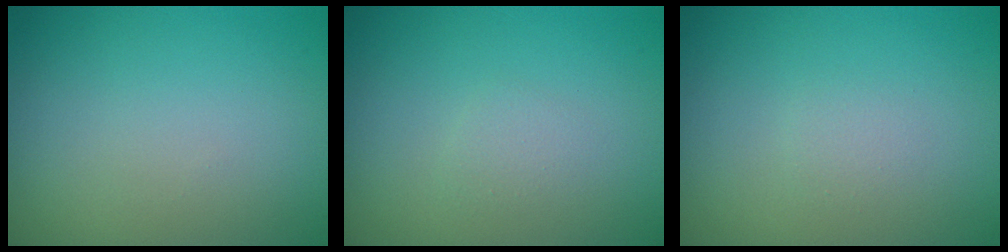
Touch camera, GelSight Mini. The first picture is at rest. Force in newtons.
{"total": 0.9, "press": 0.9, "slide": 0.0}
{"total": 0.7, "press": 0.7, "slide": 0.0}